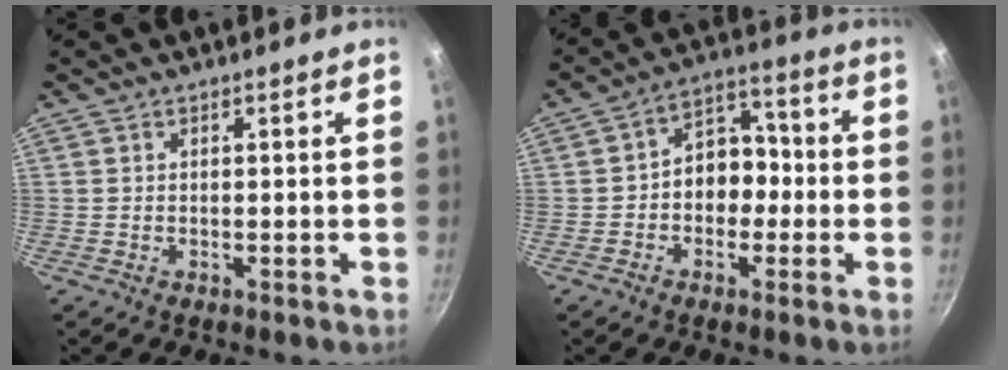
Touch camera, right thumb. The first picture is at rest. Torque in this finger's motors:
{"motor_torque": [-0.15, 0.36, 0.44, 0.29, 0.11]}